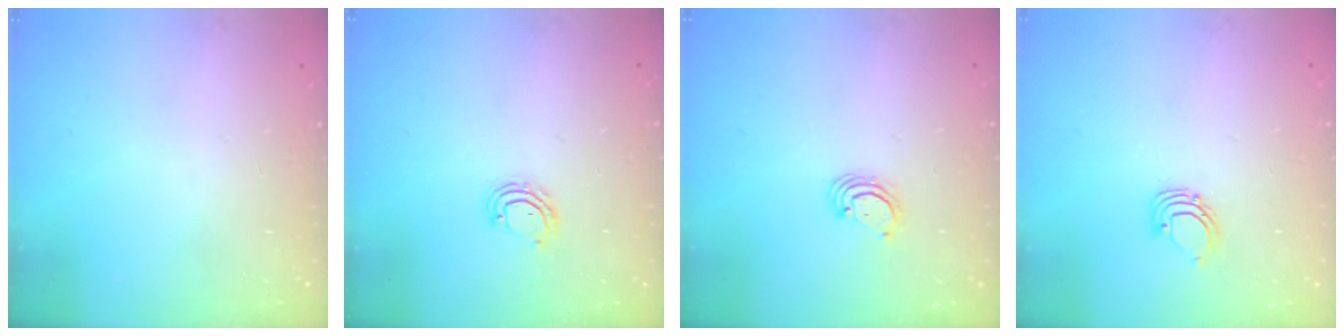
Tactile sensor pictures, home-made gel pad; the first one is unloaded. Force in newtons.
{"total": 5.0, "press": 4.9, "slide": 0.3}
{"total": 2.6, "press": 2.6, "slide": 0.3}
{"total": 2.6, "press": 2.6, "slide": 0.2}